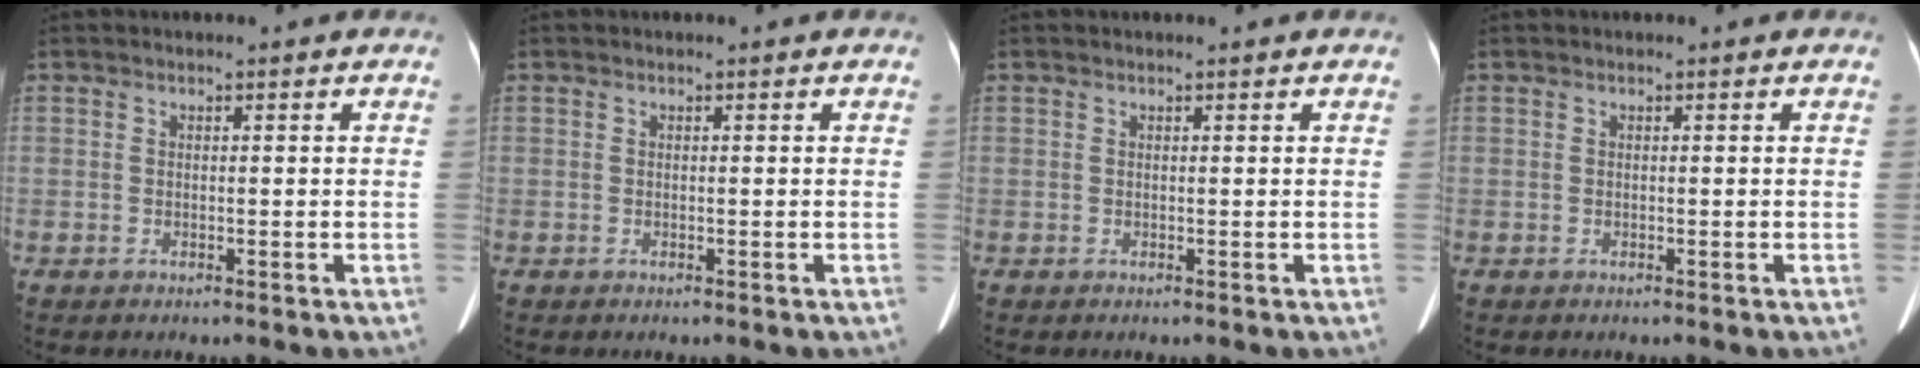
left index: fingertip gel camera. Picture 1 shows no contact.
{"total": 0.0}
{"total": 0.0}
{"total": 0.0}